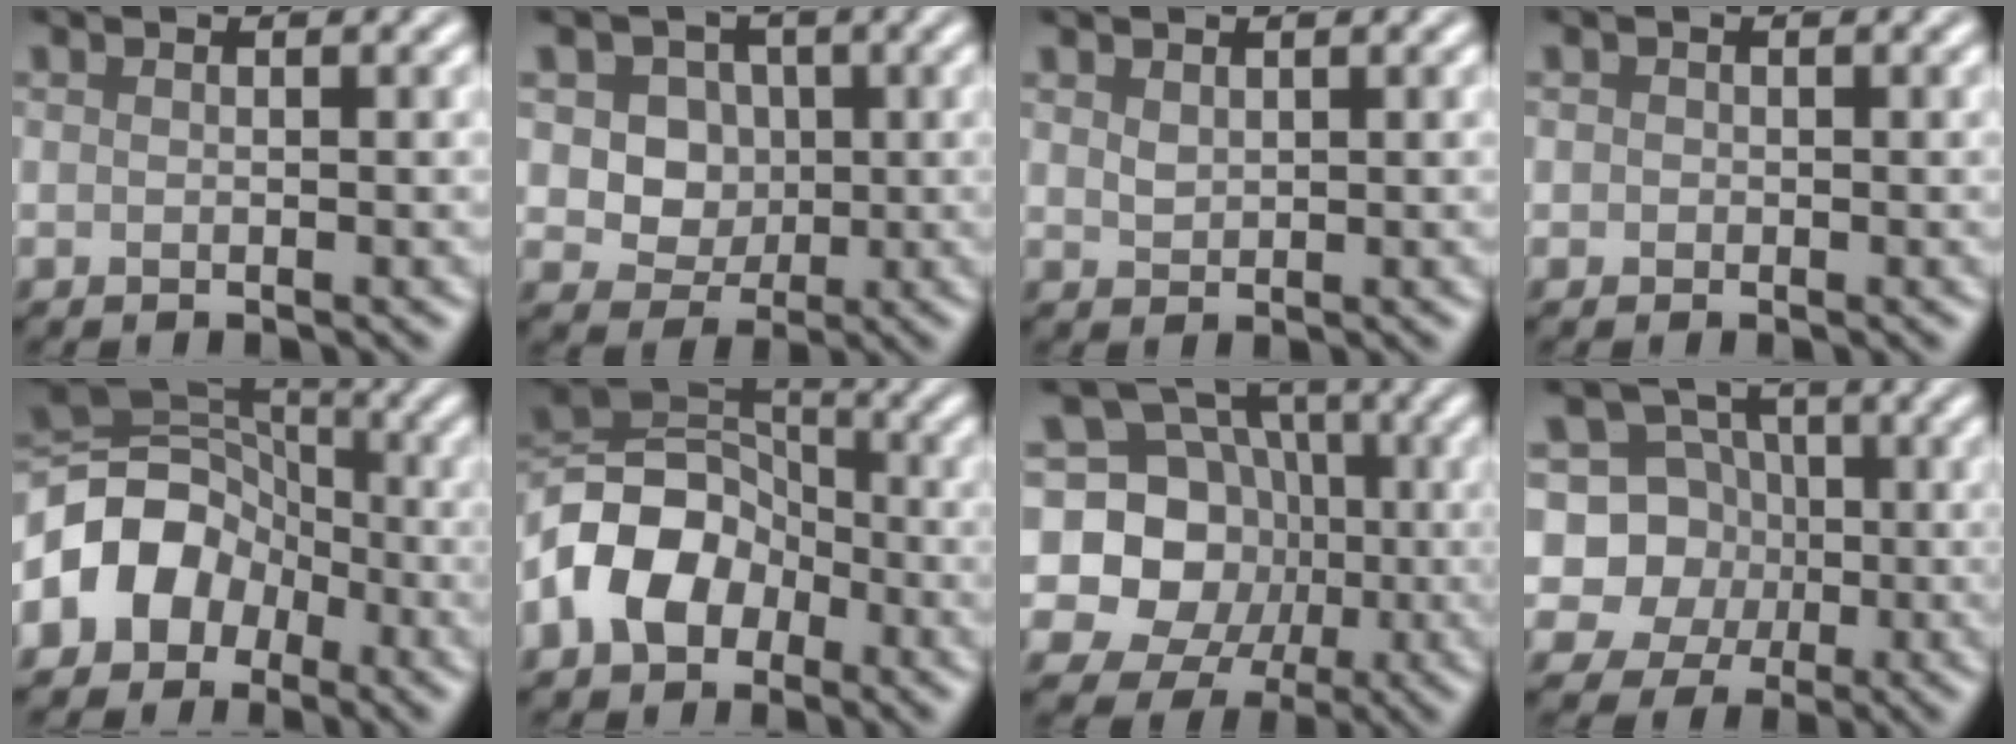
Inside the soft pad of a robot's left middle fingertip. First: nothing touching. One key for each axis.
{"total": 6.6, "fx": 2.1, "fy": 5.5, "fz": 2.9, "tx": -0.041, "ty": 0.022, "tz": 0.023}
{"total": 0.9, "fx": 0.6, "fy": 0.6, "fz": 0.4, "tx": -0.009, "ty": 0.002, "tz": 0.014}
{"total": 1.0, "fx": 0.4, "fy": 0.9, "fz": 0.2, "tx": 0.010, "ty": 0.004, "tz": -0.008}
{"total": 7.8, "fx": -2.6, "fy": 6.3, "fz": 3.8, "tx": -0.066, "ty": 0.012, "tz": -0.066}
{"total": 8.3, "fx": -3.2, "fy": 5.9, "fz": 4.8, "tx": -0.088, "ty": 0.007, "tz": -0.074}
{"total": 14.5, "fx": 1.0, "fy": 13.2, "fz": 5.8, "tx": -0.133, "ty": 0.055, "tz": -0.020}
{"total": 7.1, "fx": 0.8, "fy": 6.5, "fz": 2.7, "tx": -0.029, "ty": 0.027, "tz": -0.026}